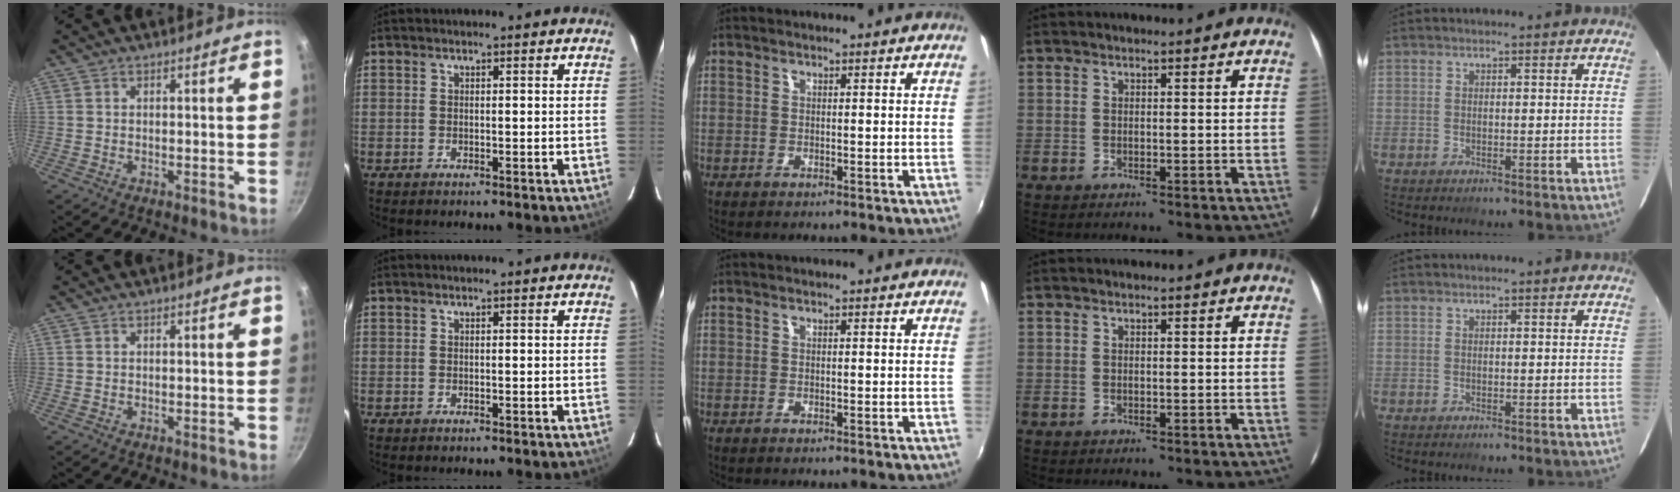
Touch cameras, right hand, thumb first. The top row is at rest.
{}